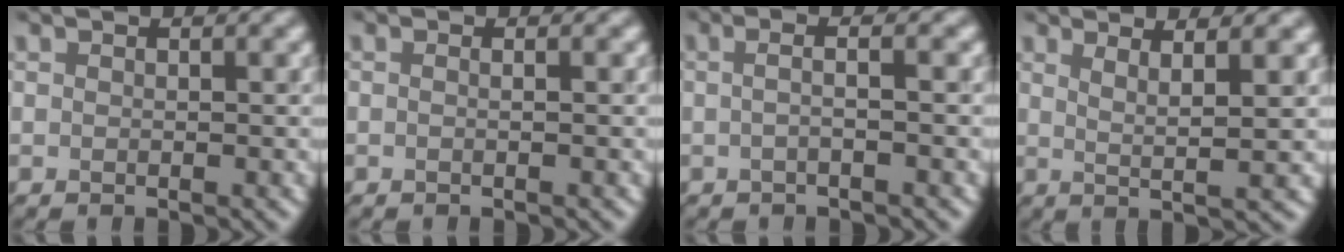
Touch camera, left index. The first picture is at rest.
{"total": 1.6, "force": [0.3, 1.0, 1.3], "torque": [0.005, 0.005, -0.025]}
{"total": 2.0, "force": [0.0, 0.7, 1.9], "torque": [-0.023, 0.000, -0.019]}
{"total": 3.2, "force": [1.4, 0.0, 2.8], "torque": [-0.055, 0.001, 0.039]}